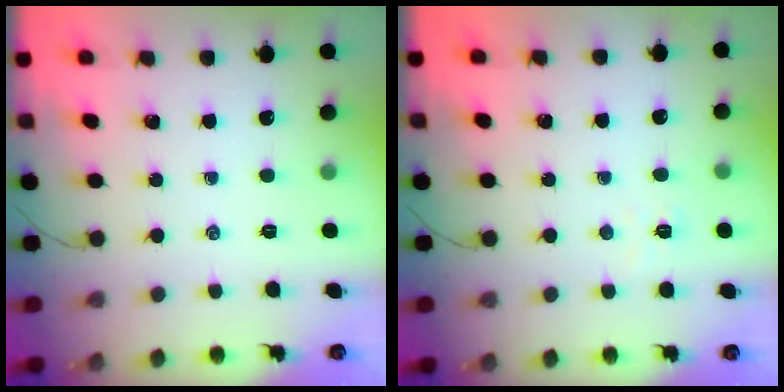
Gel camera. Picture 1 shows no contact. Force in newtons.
{"total": 2.3, "press": 2.2, "slide": 0.7}